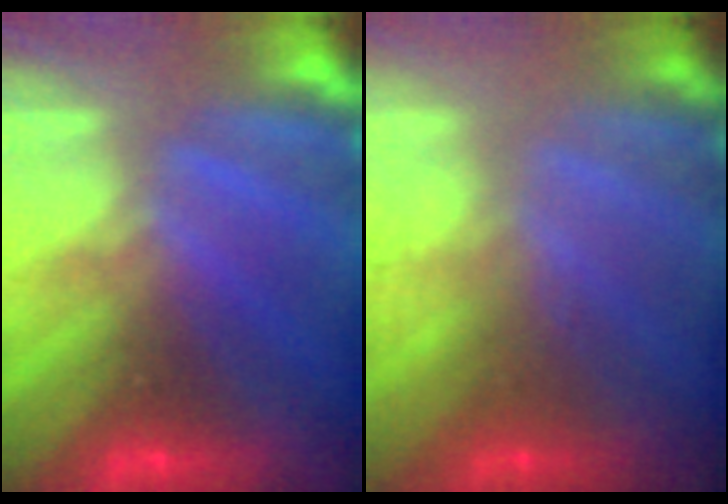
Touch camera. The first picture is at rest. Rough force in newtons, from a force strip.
{"total": 3.0}